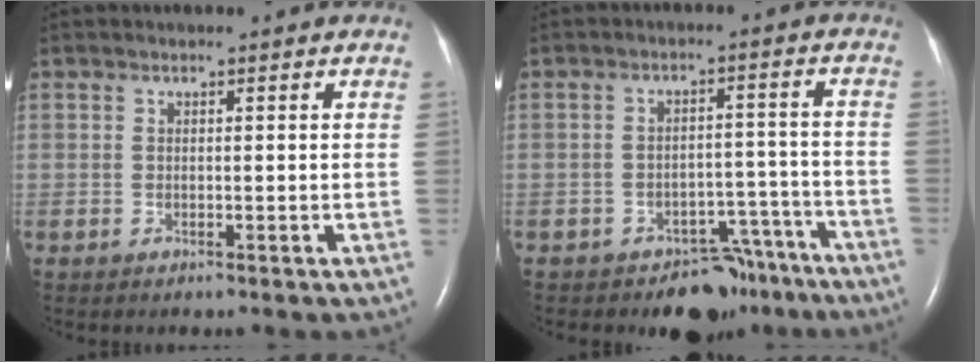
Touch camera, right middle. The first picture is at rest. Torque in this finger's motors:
{"motor_torque": [0.11, -0.12, 0.03, 0.01]}